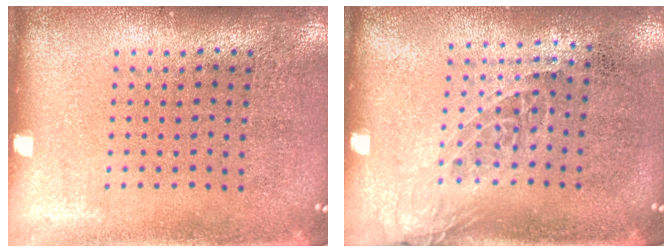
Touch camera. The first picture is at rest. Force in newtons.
{"total": 1.3, "press": 1.0, "slide": 0.8}